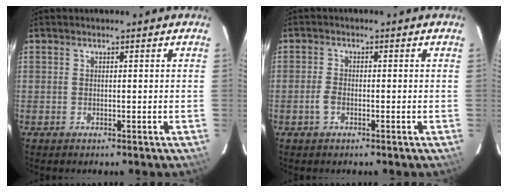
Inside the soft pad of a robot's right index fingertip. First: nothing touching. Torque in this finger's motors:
{"motor_torque": [0.11, -0.20, 0.37, 0.07]}